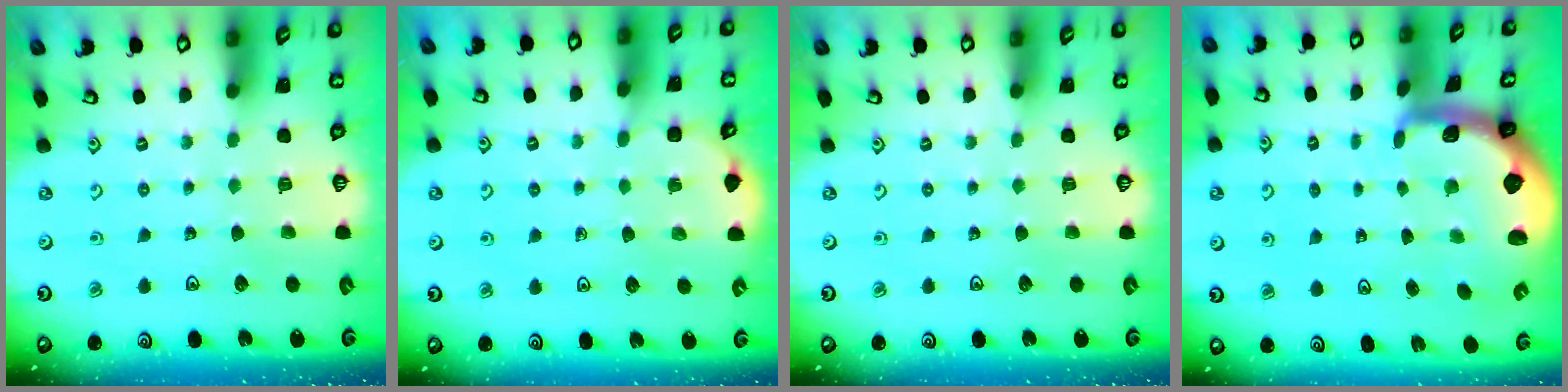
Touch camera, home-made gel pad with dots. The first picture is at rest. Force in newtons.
{"total": 2.6, "press": 2.6, "slide": 0.3}
{"total": 0.0}
{"total": 2.9, "press": 2.9, "slide": 0.5}